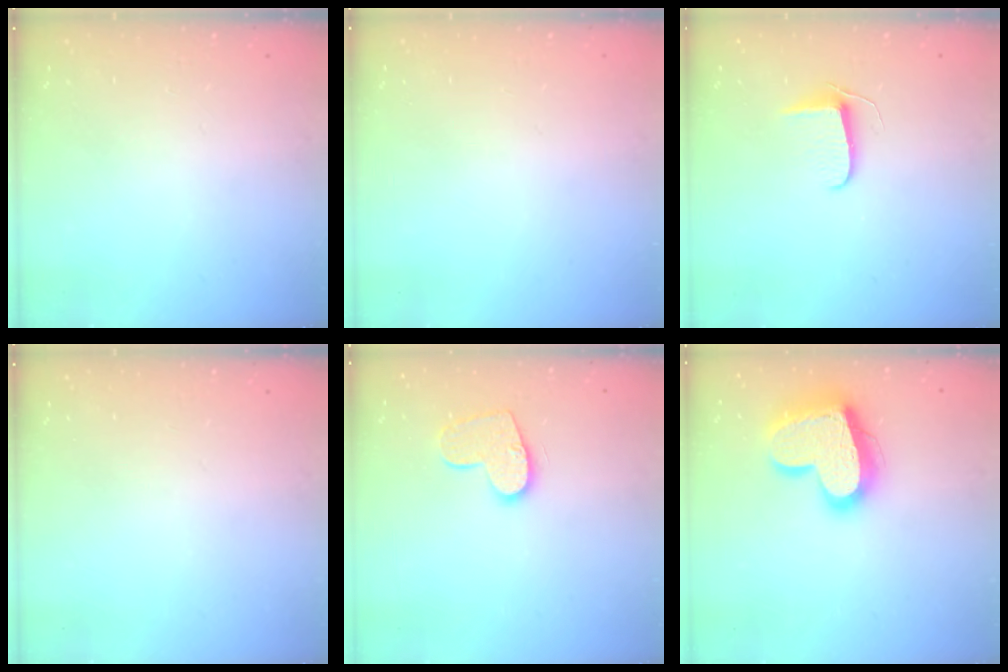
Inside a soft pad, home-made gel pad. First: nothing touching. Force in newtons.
{"total": 0.6, "press": 0.6, "slide": 0.2}
{"total": 6.3, "press": 6.2, "slide": 0.5}
{"total": 0.0}
{"total": 11.4, "press": 11.3, "slide": 0.6}
{"total": 19.6, "press": 19.6, "slide": 1.5}